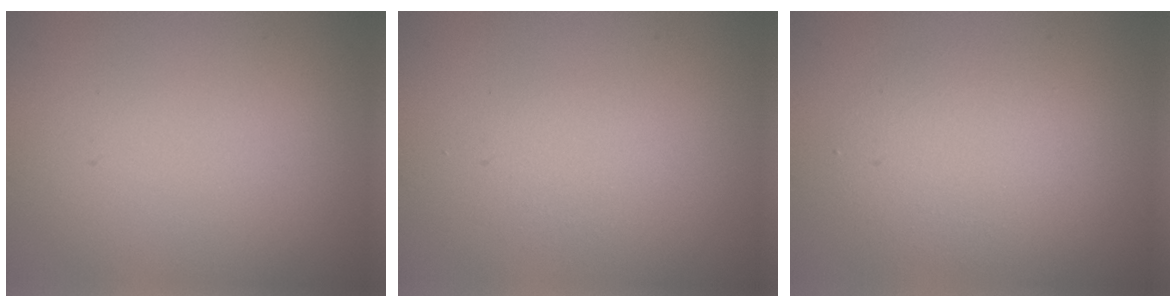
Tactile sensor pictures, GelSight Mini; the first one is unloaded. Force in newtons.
{"total": 1.3, "press": 1.3, "slide": 0.0}
{"total": 3.1, "press": 3.1, "slide": 0.3}